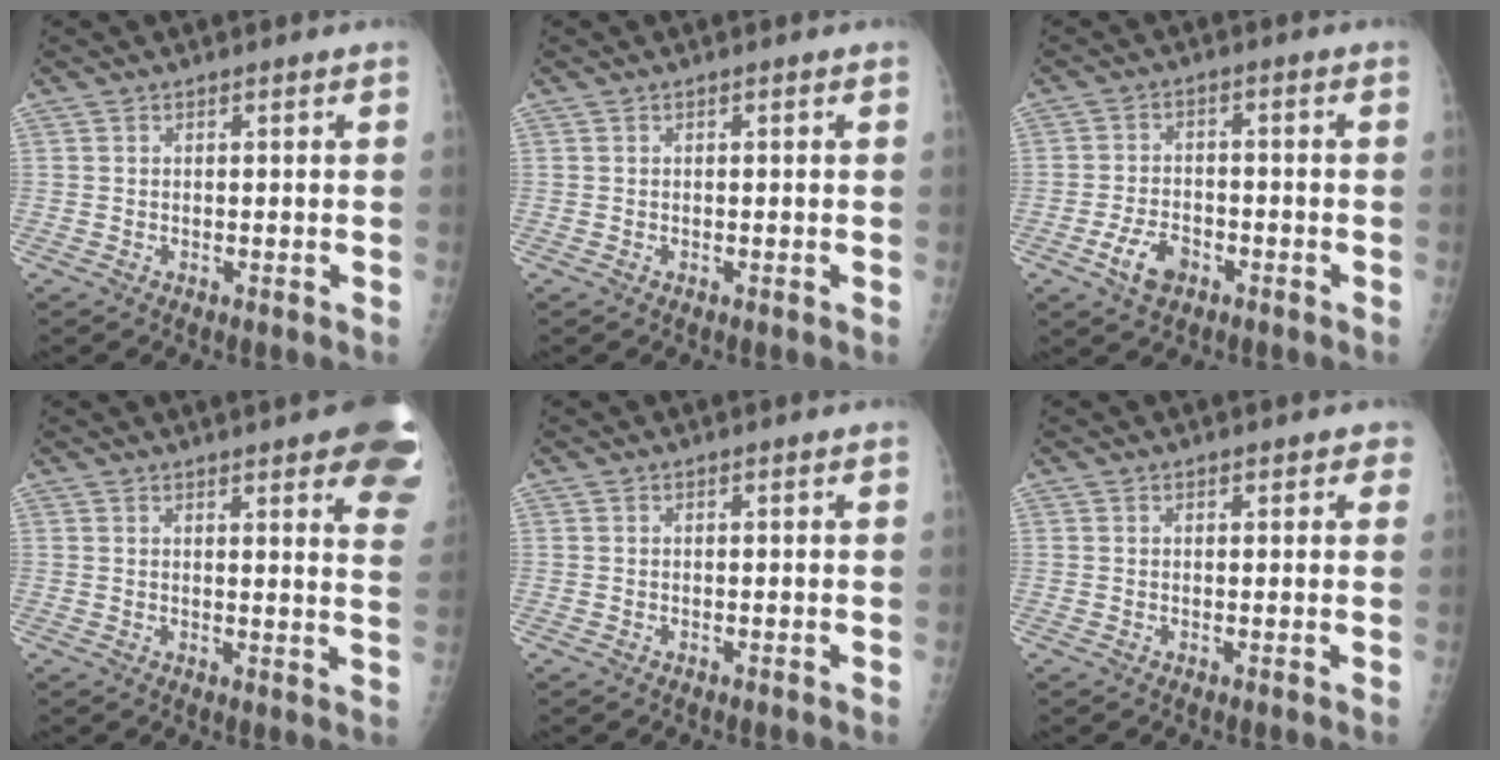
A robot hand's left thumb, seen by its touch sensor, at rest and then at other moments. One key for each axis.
{"total": 0.0}
{"total": 6.1, "fx": -3.2, "fy": 3.7, "fz": 3.7, "tx": -0.061, "ty": 0.019, "tz": -0.054}
{"total": 15.7, "fx": 9.6, "fy": 3.6, "fz": 11.9, "tx": -0.124, "ty": -0.033, "tz": 0.096}
{"total": 0.0}
{"total": 1.8, "fx": 1.2, "fy": 1.0, "fz": 0.9, "tx": 0.010, "ty": -0.002, "tz": 0.008}